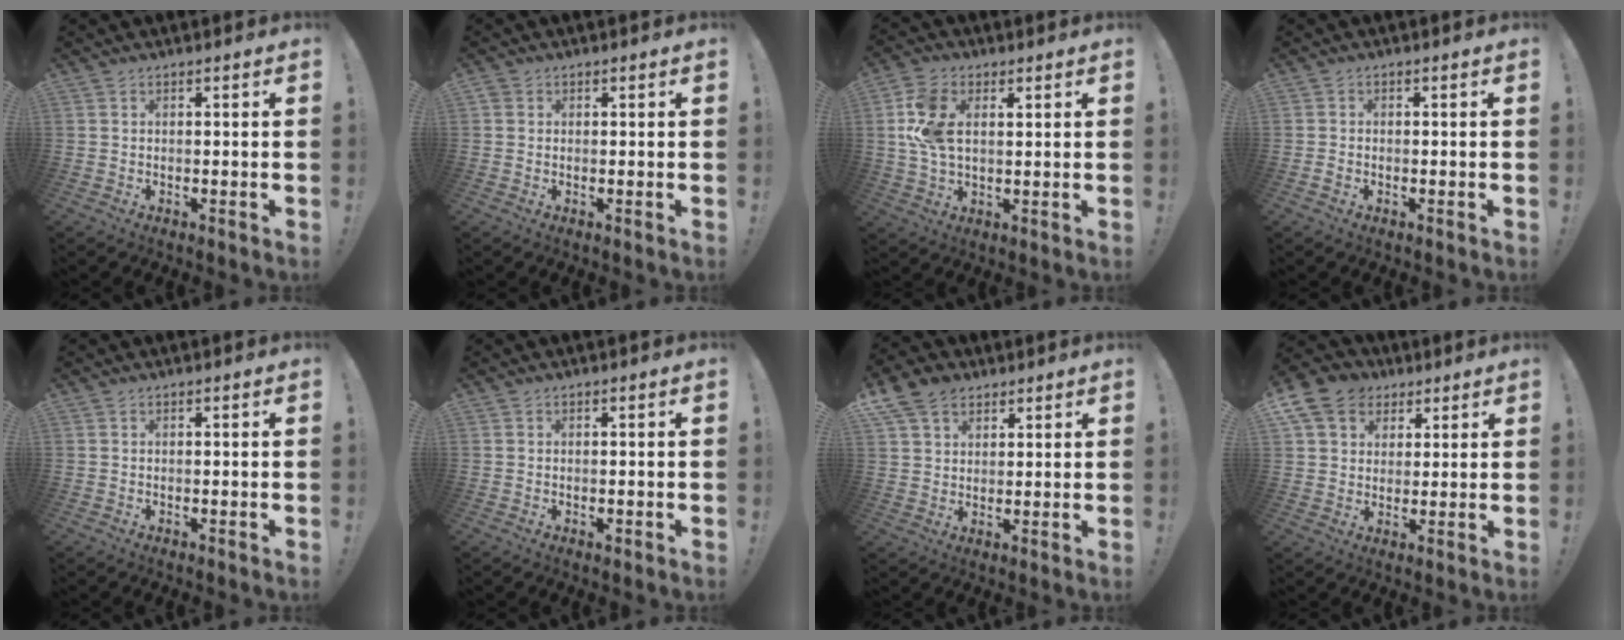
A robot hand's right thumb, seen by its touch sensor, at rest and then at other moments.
{"total": 0.9, "force": [0.3, 0.9, 0.3], "torque": [-0.002, 0.001, 0.006]}
{"total": 10.8, "force": [2.8, 6.8, 7.9], "torque": [-0.159, -0.002, 0.052]}
{"total": 1.4, "force": [-0.9, 0.7, 0.8], "torque": [-0.020, 0.008, -0.014]}
{"total": 0.0}
{"total": 0.7, "force": [-0.3, 0.4, 0.4], "torque": [-0.014, 0.005, -0.003]}
{"total": 9.6, "force": [5.4, 7.0, 3.8], "torque": [-0.060, -0.020, 0.107]}
{"total": 11.8, "force": [5.1, 9.6, 4.6], "torque": [-0.066, -0.023, 0.106]}